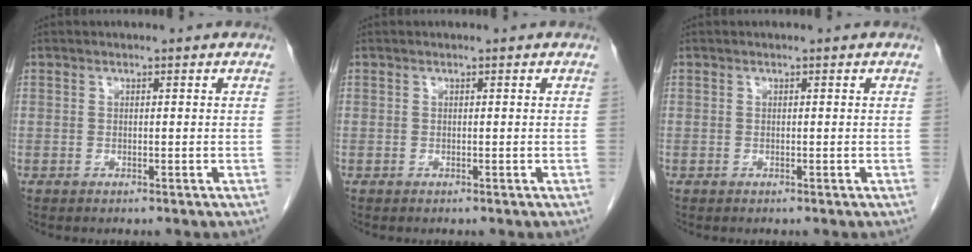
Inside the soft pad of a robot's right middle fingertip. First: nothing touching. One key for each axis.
{"total": 0.0}
{"total": 0.0}